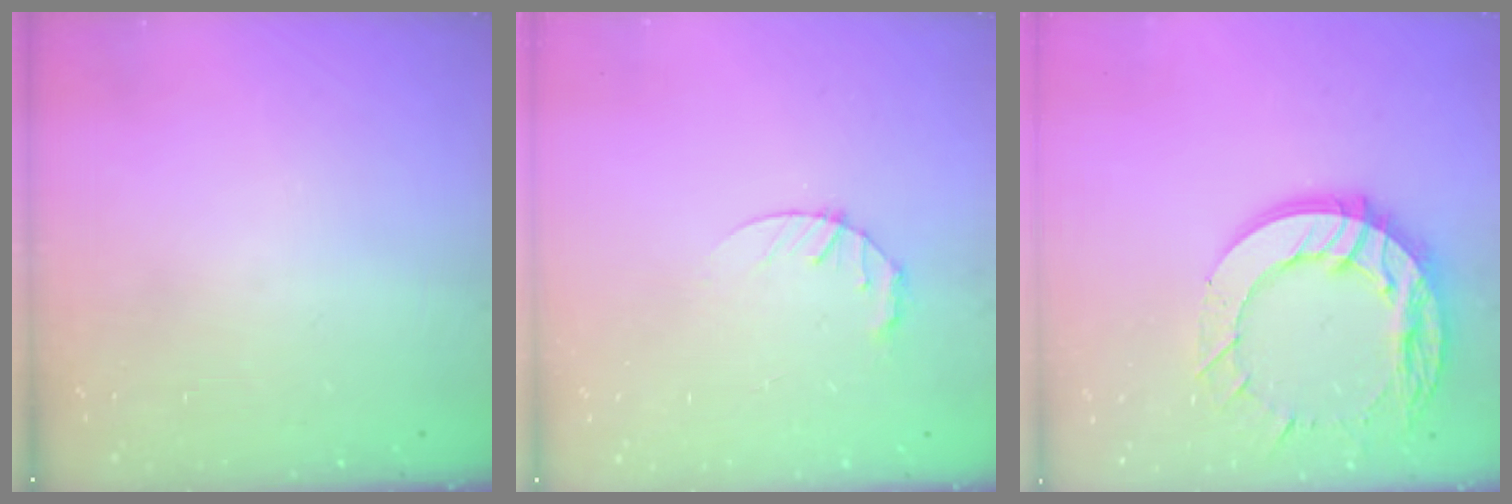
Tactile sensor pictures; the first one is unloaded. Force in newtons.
{"total": 3.6, "press": 3.6, "slide": 0.5}
{"total": 16.7, "press": 16.6, "slide": 1.6}